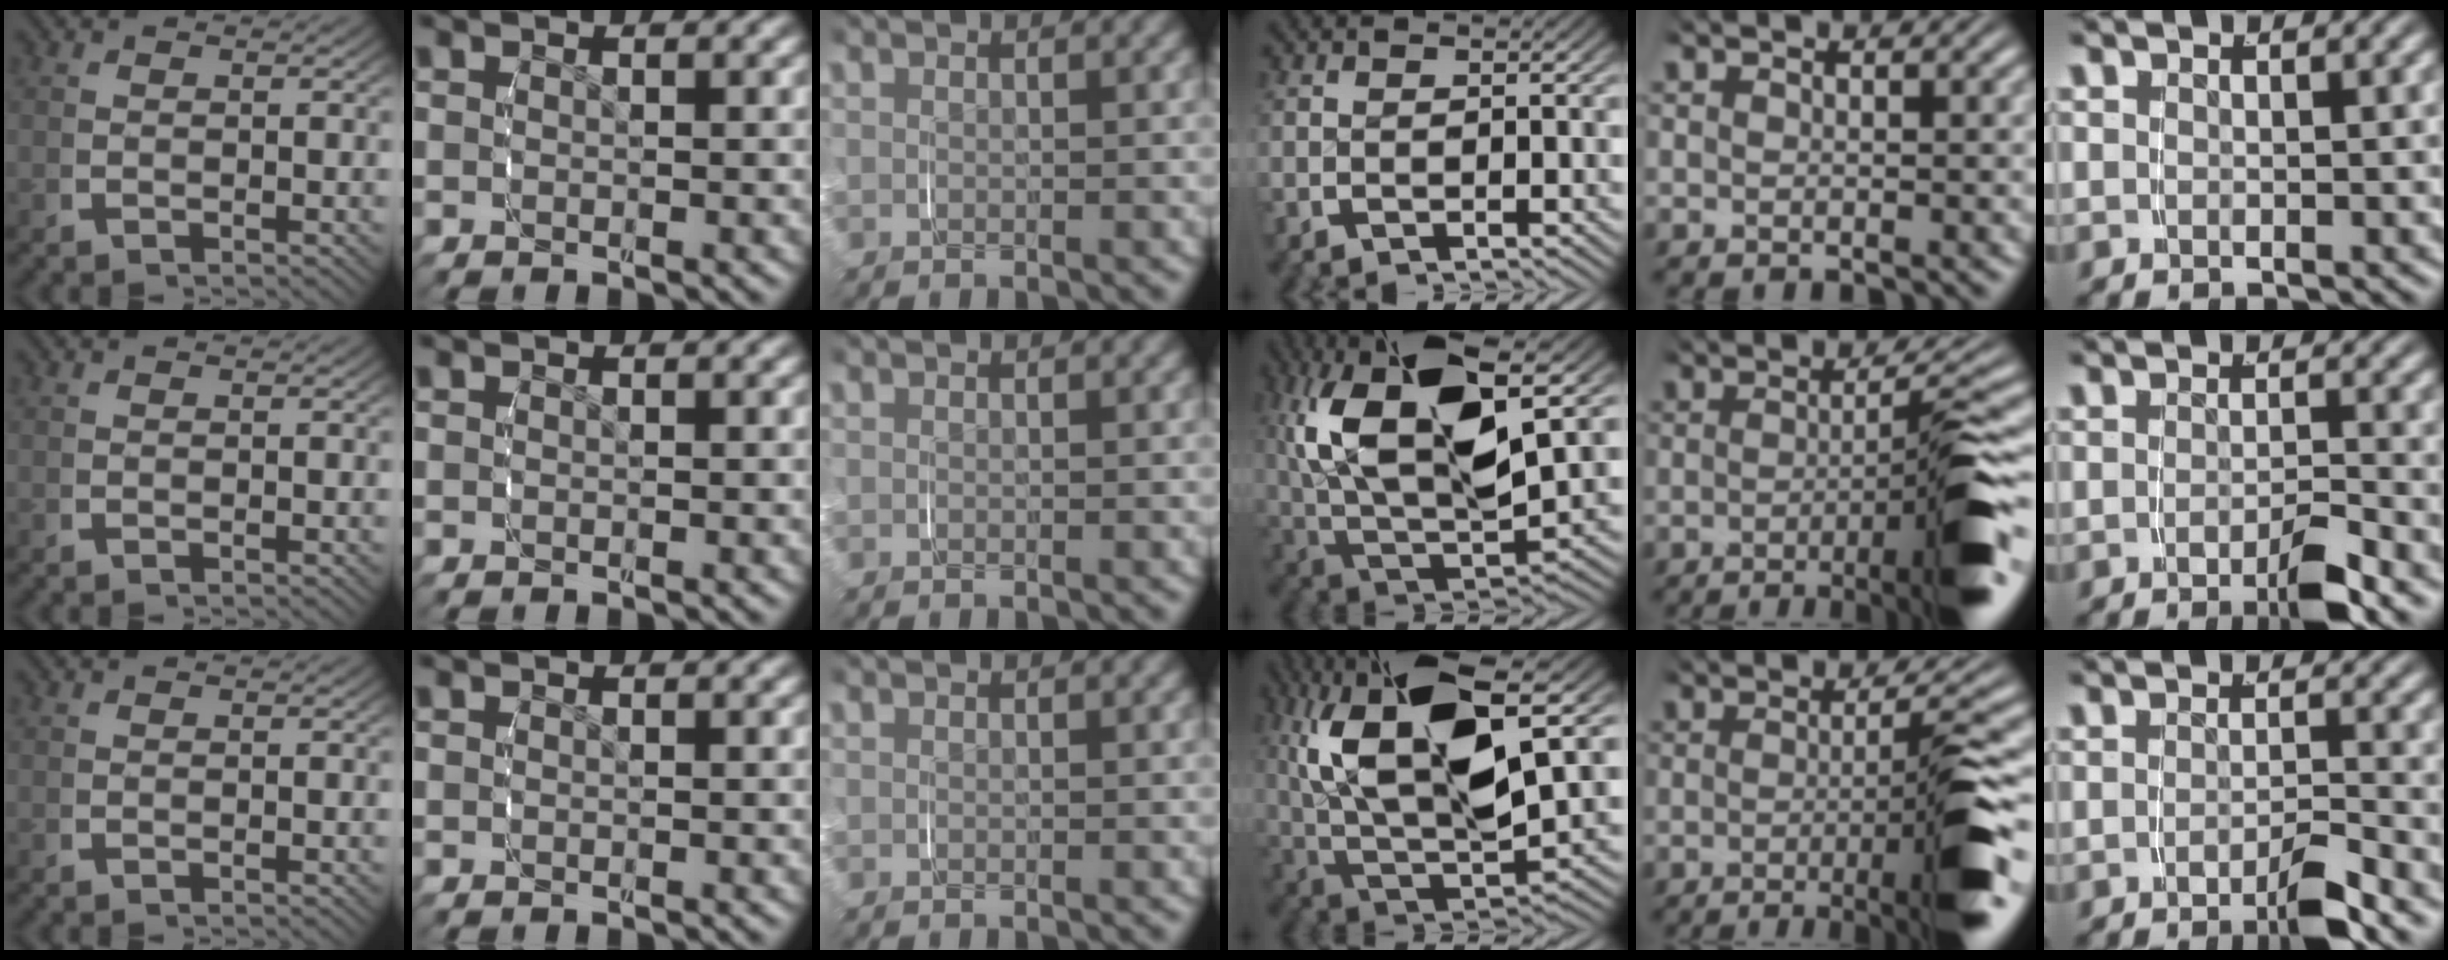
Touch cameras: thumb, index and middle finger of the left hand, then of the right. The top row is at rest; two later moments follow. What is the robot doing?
{"motion": "grasp_and_lifting", "object": "jar lid"}